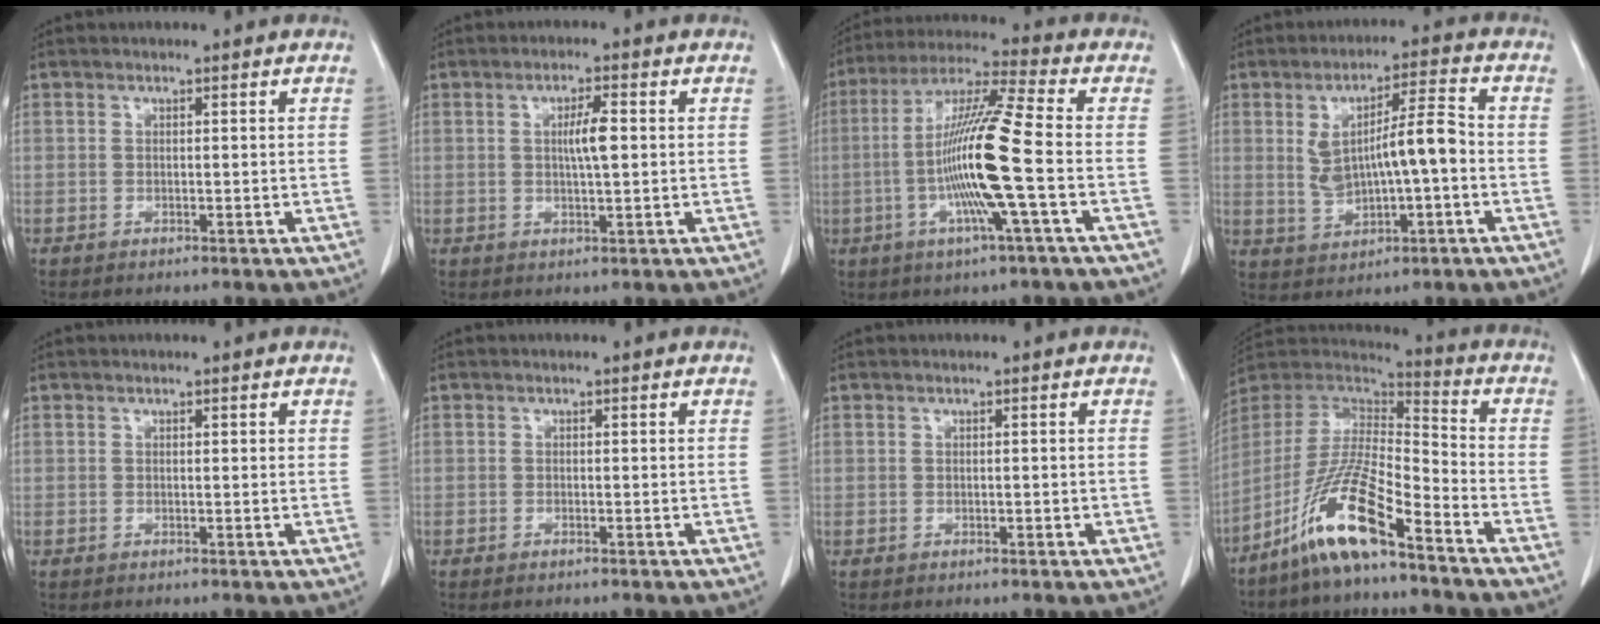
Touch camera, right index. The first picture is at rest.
{"total": 3.9, "force": [0.4, 0.5, 3.9], "torque": [-0.068, 0.000, 0.007]}
{"total": 14.4, "force": [-2.6, -0.9, 14.1], "torque": [-0.271, -0.002, -0.061]}
{"total": 9.3, "force": [-0.1, 2.1, 9.1], "torque": [-0.163, 0.016, 0.005]}
{"total": 0.5, "force": [0.3, 0.2, 0.4], "torque": [-0.005, 0.000, 0.003]}
{"total": 0.6, "force": [-0.5, 0.1, 0.3], "torque": [-0.010, -0.002, -0.007]}
{"total": 0.6, "force": [-0.1, 0.4, 0.5], "torque": [-0.009, 0.003, 0.001]}
{"total": 14.2, "force": [-9.5, 1.2, 10.5], "torque": [-0.213, -0.009, -0.181]}